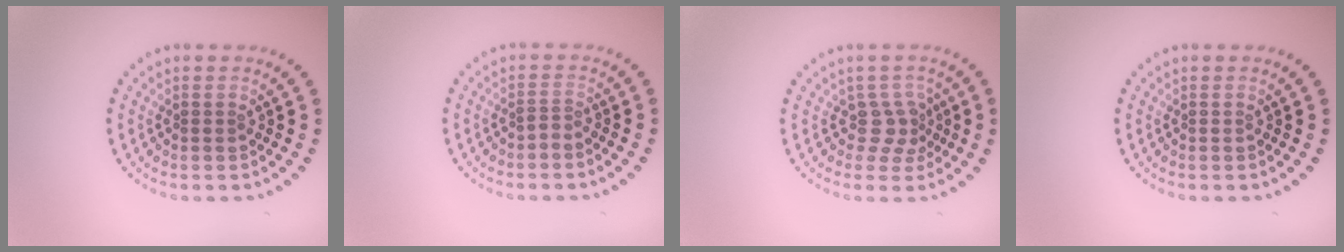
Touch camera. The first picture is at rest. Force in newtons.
{"total": 0.8, "press": 0.2, "slide": 0.7}
{"total": 2.3, "press": 1.6, "slide": 1.7}
{"total": 0.0}